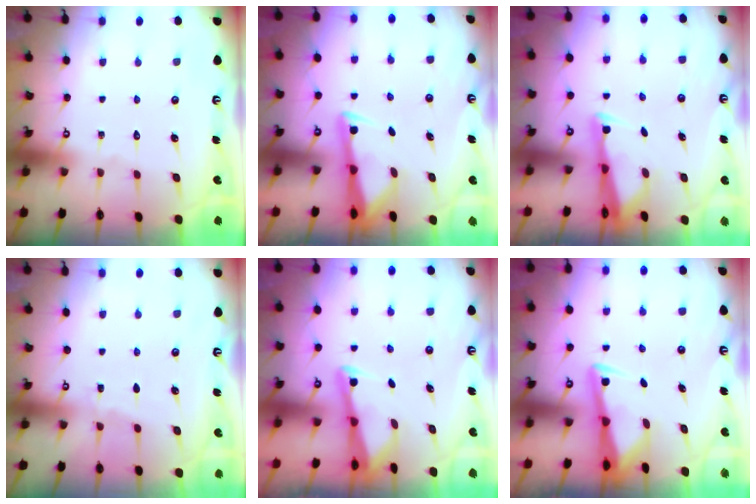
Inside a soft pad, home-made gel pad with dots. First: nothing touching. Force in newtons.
{"total": 3.3, "press": 3.2, "slide": 0.4}
{"total": 2.7, "press": 2.6, "slide": 0.7}
{"total": 2.9, "press": 2.9, "slide": 0.4}
{"total": 2.9, "press": 2.9, "slide": 0.2}
{"total": 3.1, "press": 3.1, "slide": 0.4}